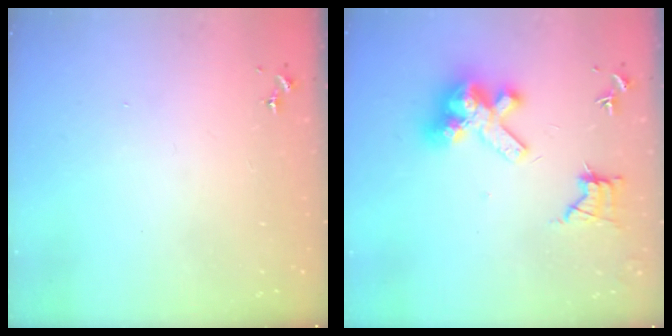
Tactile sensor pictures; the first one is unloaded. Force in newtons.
{"total": 12.6, "press": 12.5, "slide": 1.7}